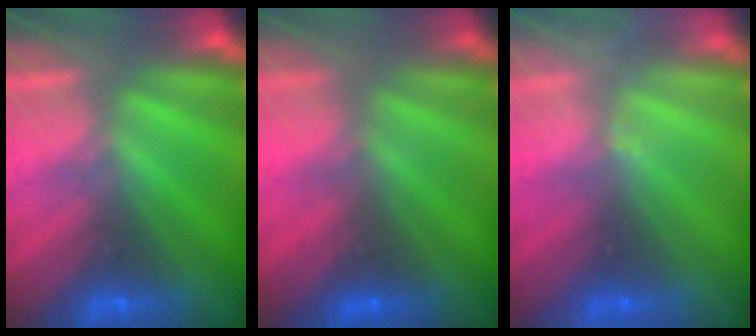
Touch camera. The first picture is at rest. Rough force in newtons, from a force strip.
{"total": 4.7}
{"total": 2.4}